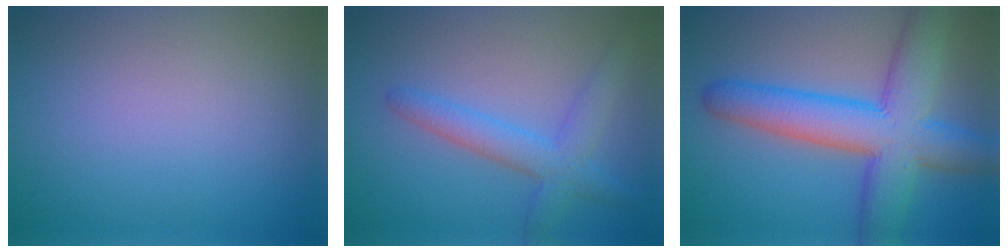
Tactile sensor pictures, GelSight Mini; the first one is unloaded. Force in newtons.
{"total": 3.7, "press": 3.7, "slide": 0.1}
{"total": 9.5, "press": 9.5, "slide": 0.3}